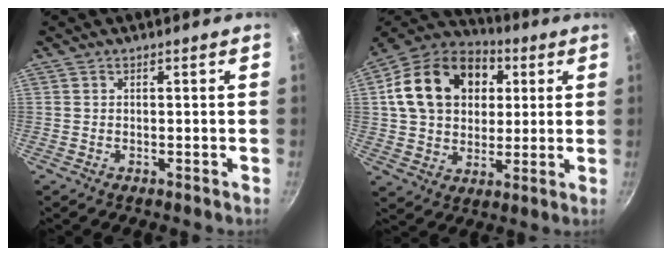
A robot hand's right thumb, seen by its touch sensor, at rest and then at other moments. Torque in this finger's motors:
{"motor_torque": [0.39, 3.54, 0.70, -0.30, 0.29]}